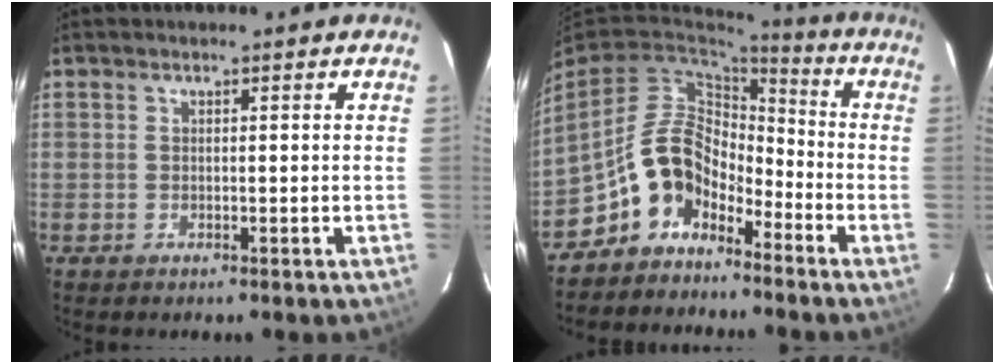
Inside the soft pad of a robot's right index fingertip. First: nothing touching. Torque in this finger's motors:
{"motor_torque": [0.70, -0.35, -0.09, -0.14]}